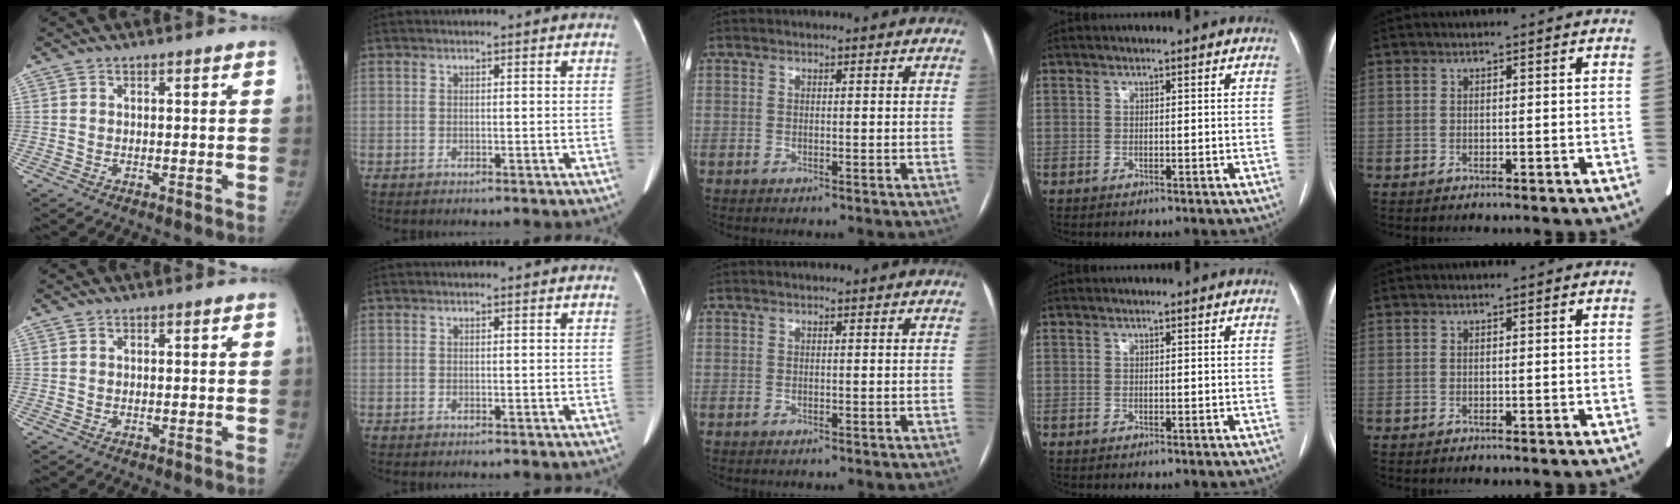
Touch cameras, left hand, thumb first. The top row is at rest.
{}